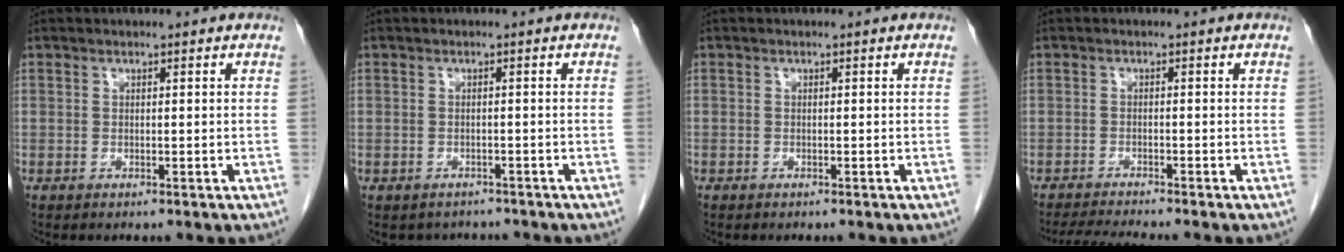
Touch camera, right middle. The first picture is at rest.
{"total": 3.5, "force": [-3.0, 1.7, 0.1], "torque": [-0.002, 0.006, -0.040]}
{"total": 0.0}
{"total": 4.5, "force": [-4.2, -0.9, 1.4], "torque": [-0.026, -0.020, -0.073]}